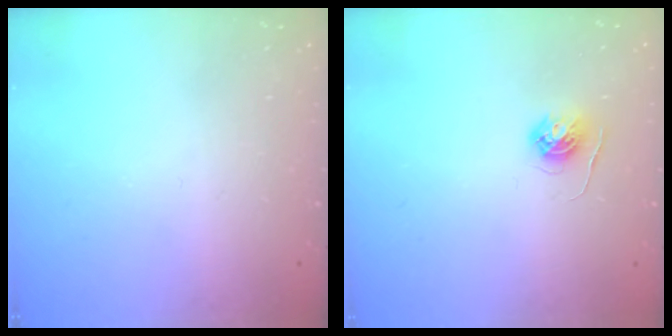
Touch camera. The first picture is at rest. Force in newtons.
{"total": 4.8, "press": 4.7, "slide": 0.5}